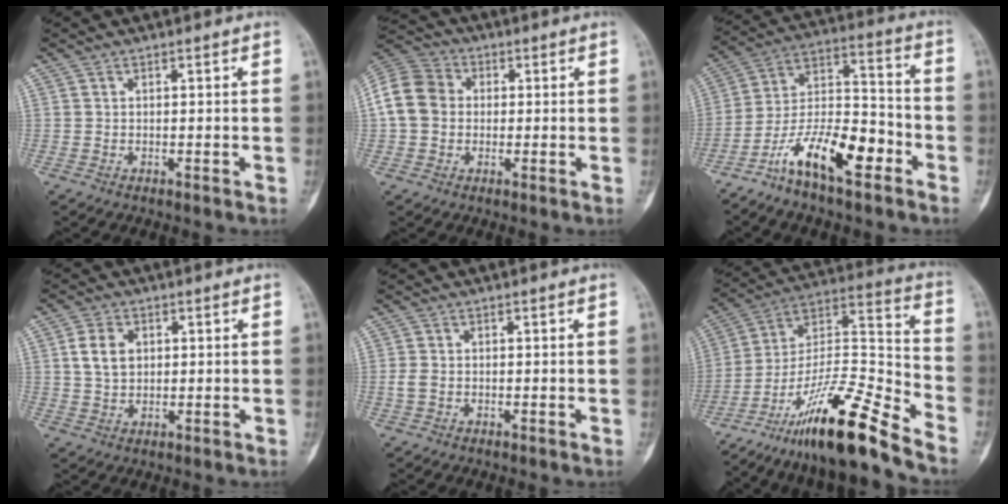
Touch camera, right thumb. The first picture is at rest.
{"total": 10.3, "force": [0.5, 8.7, 5.6], "torque": [-0.103, 0.026, -0.002]}
{"total": 15.1, "force": [-8.5, 5.6, 11.1], "torque": [-0.194, 0.074, -0.161]}
{"total": 5.9, "force": [1.4, 4.2, 3.8], "torque": [-0.056, -0.003, 0.024]}
{"total": 1.8, "force": [-0.4, 1.3, 1.2], "torque": [-0.030, 0.002, -0.010]}
{"total": 21.9, "force": [-16.5, 2.6, 14.2], "torque": [-0.273, 0.081, -0.294]}